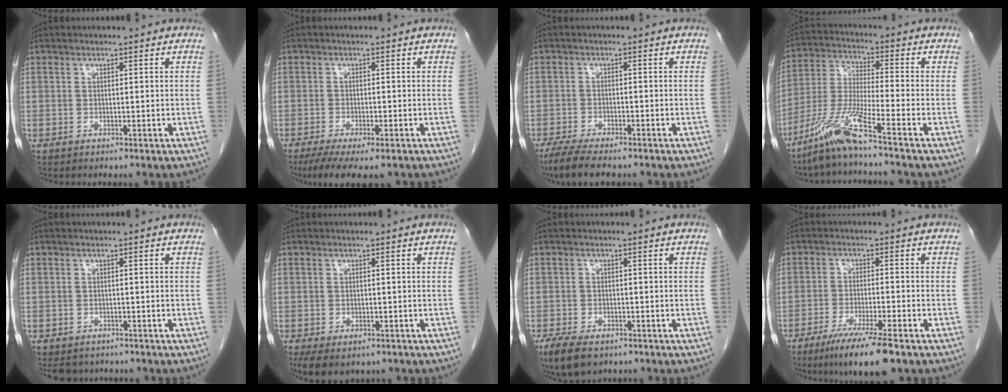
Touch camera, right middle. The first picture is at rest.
{"total": 9.2, "force": [-6.7, 2.4, 5.8], "torque": [-0.087, -0.017, -0.102]}
{"total": 7.7, "force": [-6.2, 1.6, 4.2], "torque": [-0.069, -0.016, -0.101]}
{"total": 9.7, "force": [-6.9, -1.1, 6.6], "torque": [-0.144, -0.026, -0.141]}
{"total": 6.2, "force": [-5.2, 3.2, 1.2], "torque": [-0.011, -0.001, -0.064]}
{"total": 6.7, "force": [-4.5, 3.6, 3.5], "torque": [-0.056, -0.007, -0.063]}
{"total": 7.2, "force": [-5.0, 3.2, 4.0], "torque": [-0.070, -0.010, -0.076]}
{"total": 9.4, "force": [-6.4, 0.3, 6.9], "torque": [-0.116, -0.024, -0.105]}